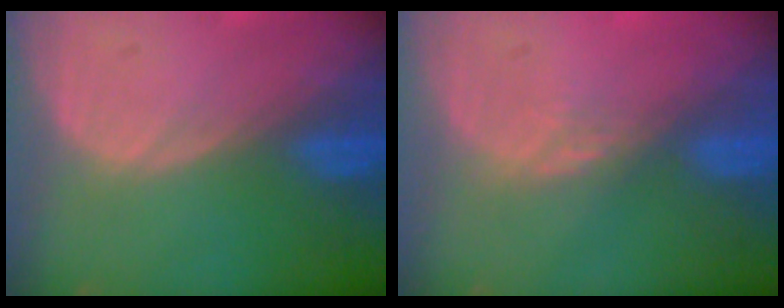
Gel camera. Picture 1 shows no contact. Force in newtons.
{"total": 2.4, "press": 1.9, "slide": 1.4}